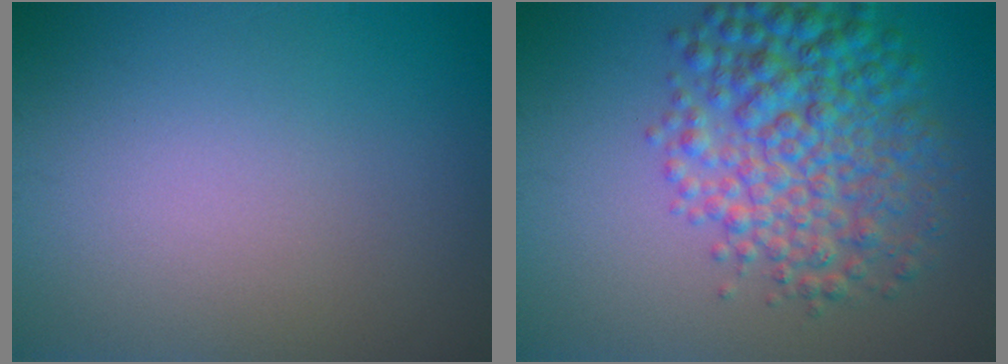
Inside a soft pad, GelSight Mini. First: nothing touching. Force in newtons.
{"total": 7.4, "press": 7.4, "slide": 0.1}